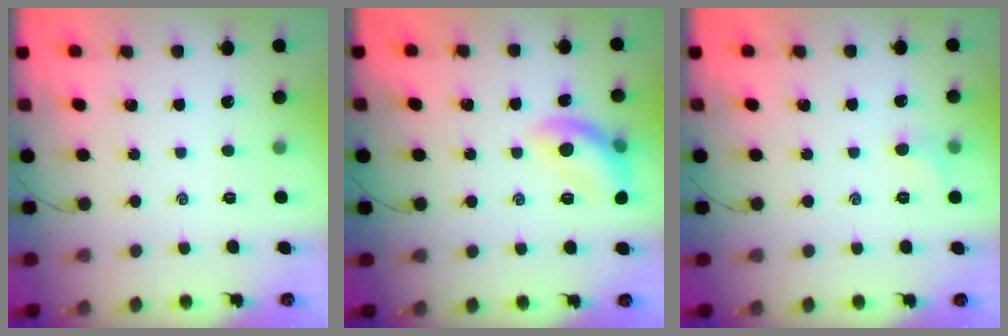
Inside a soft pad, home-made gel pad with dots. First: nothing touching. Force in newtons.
{"total": 12.5, "press": 12.3, "slide": 2.3}
{"total": 4.5, "press": 4.2, "slide": 1.4}